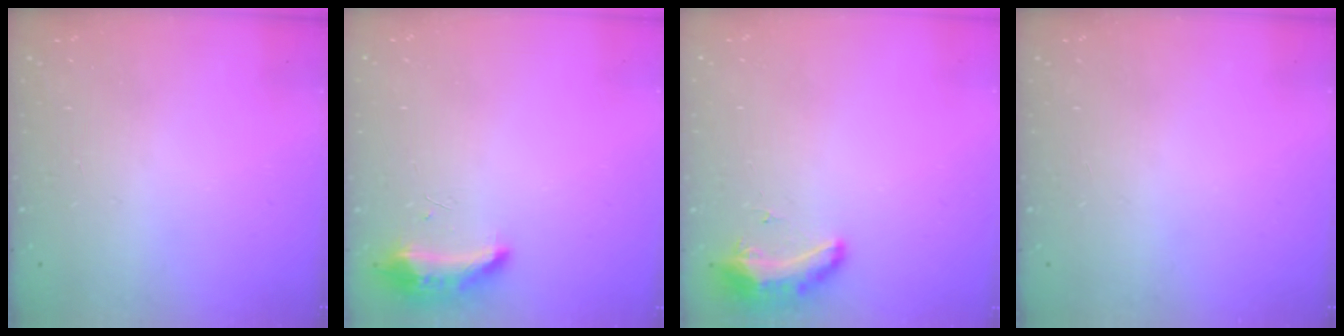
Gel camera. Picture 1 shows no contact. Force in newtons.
{"total": 16.8, "press": 10.1, "slide": 13.4}
{"total": 8.7, "press": 8.5, "slide": 1.6}
{"total": 0.0}